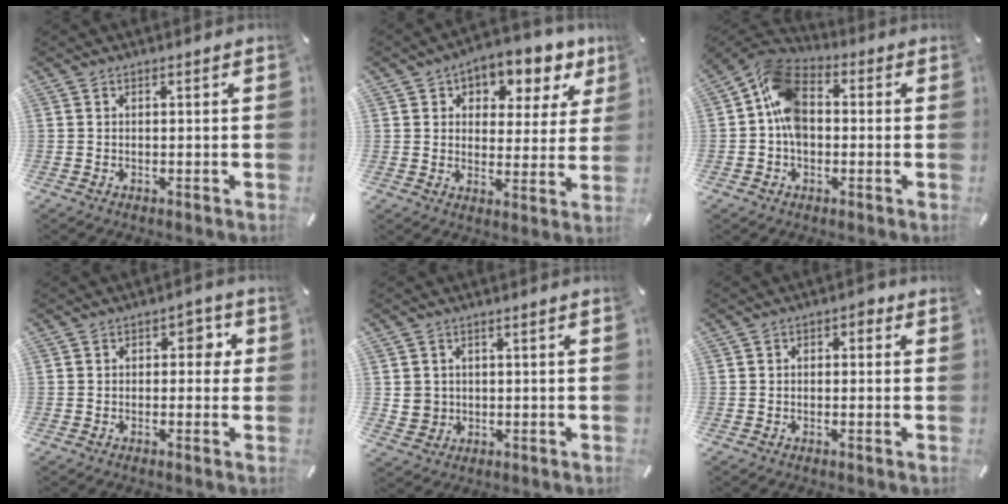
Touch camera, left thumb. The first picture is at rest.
{"total": 7.5, "force": [4.7, 5.4, 2.2], "torque": [-0.028, -0.038, 0.078]}
{"total": 11.6, "force": [-0.1, 8.4, 8.0], "torque": [-0.172, 0.017, 0.000]}
{"total": 3.9, "force": [0.1, 2.6, 2.8], "torque": [-0.027, 0.001, -0.012]}
{"total": 4.2, "force": [0.6, 4.2, 0.5], "torque": [-0.002, 0.002, 0.011]}
{"total": 1.9, "force": [-0.5, 1.4, 1.1], "torque": [-0.015, 0.009, -0.015]}